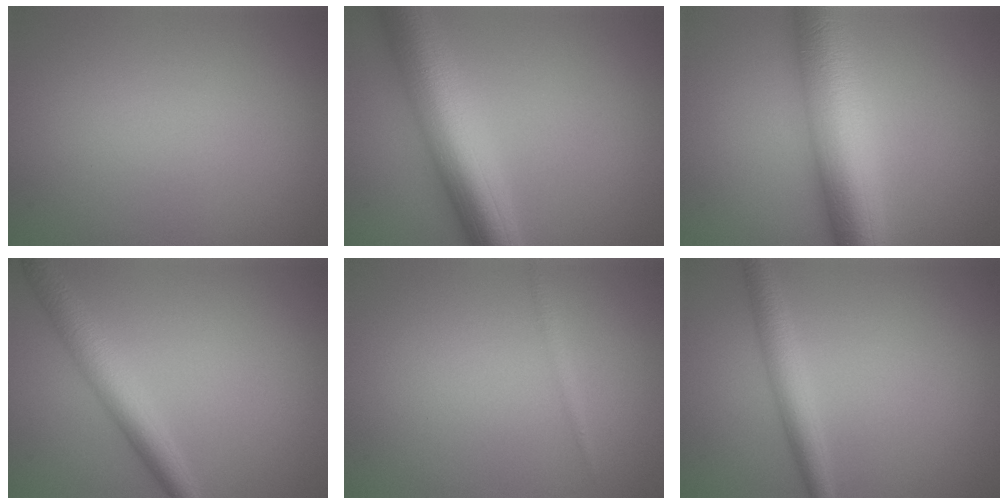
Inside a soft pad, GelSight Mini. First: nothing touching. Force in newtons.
{"total": 9.2, "press": 9.2, "slide": 0.3}
{"total": 9.9, "press": 9.9, "slide": 0.1}
{"total": 3.7, "press": 3.7, "slide": 0.2}
{"total": 0.7, "press": 0.7, "slide": 0.0}
{"total": 2.9, "press": 2.9, "slide": 0.0}